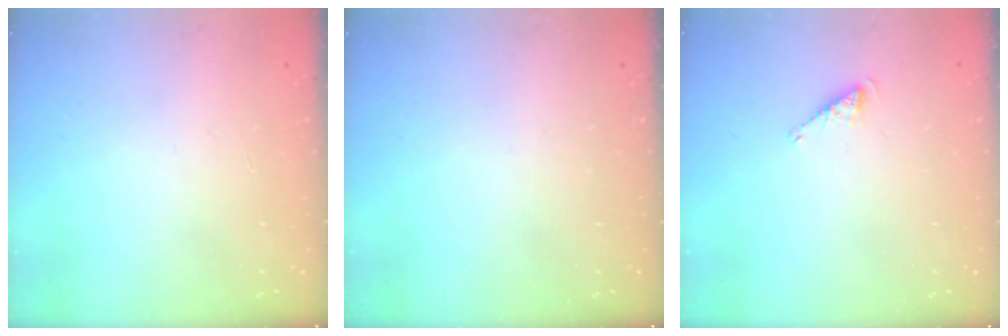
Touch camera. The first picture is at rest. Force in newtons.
{"total": 0.0}
{"total": 3.4, "press": 3.4, "slide": 0.5}